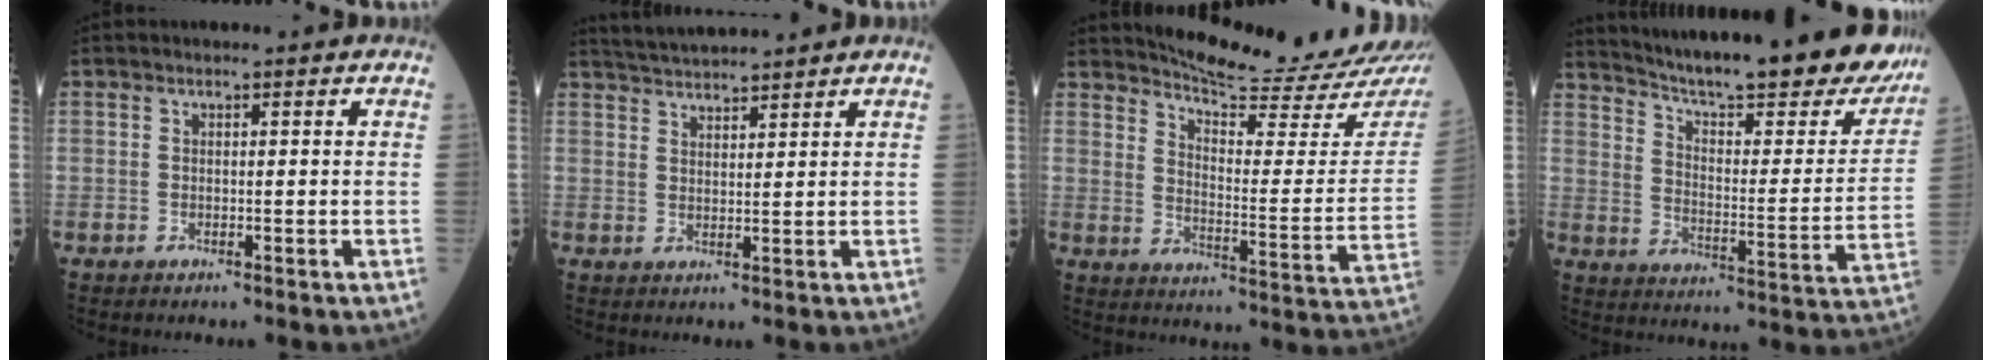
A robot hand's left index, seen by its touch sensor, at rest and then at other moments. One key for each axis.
{"total": 6.2, "fx": 6.0, "fy": -0.1, "fz": 1.6, "tx": -0.037, "ty": 0.030, "tz": 0.107}
{"total": 20.5, "fx": 19.1, "fy": 0.4, "fz": 7.5, "tx": -0.116, "ty": -0.094, "tz": 0.244}
{"total": 29.8, "fx": 25.7, "fy": 4.2, "fz": 14.5, "tx": -0.228, "ty": -0.070, "tz": 0.334}